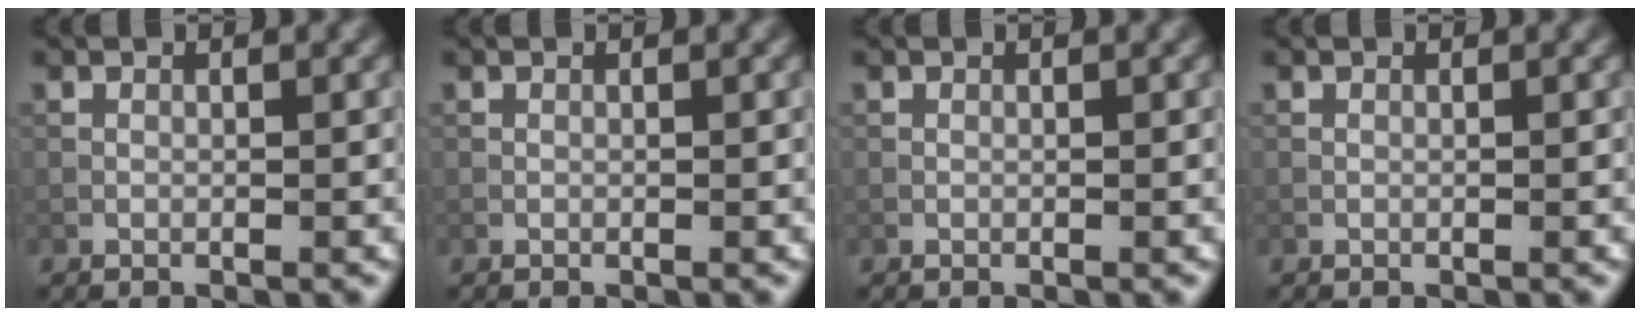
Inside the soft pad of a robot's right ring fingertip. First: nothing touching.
{"total": 0.0}
{"total": 0.0}
{"total": 0.0}